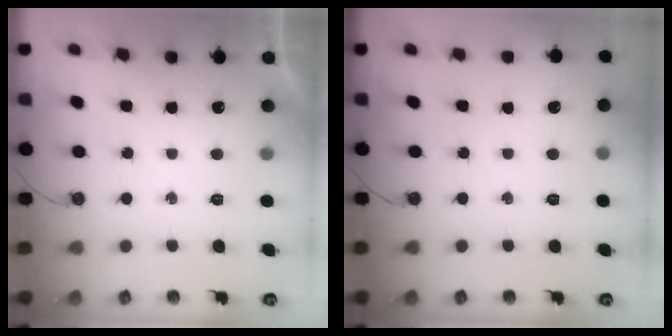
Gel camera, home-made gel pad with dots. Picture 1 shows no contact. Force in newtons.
{"total": 0.0}